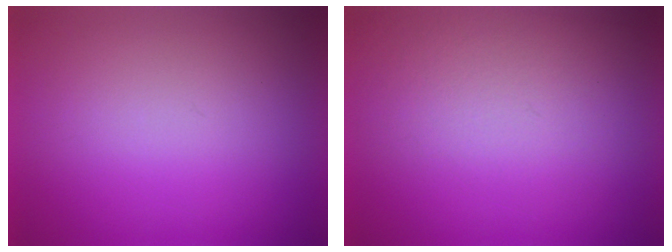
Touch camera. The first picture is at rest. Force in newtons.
{"total": 3.7}